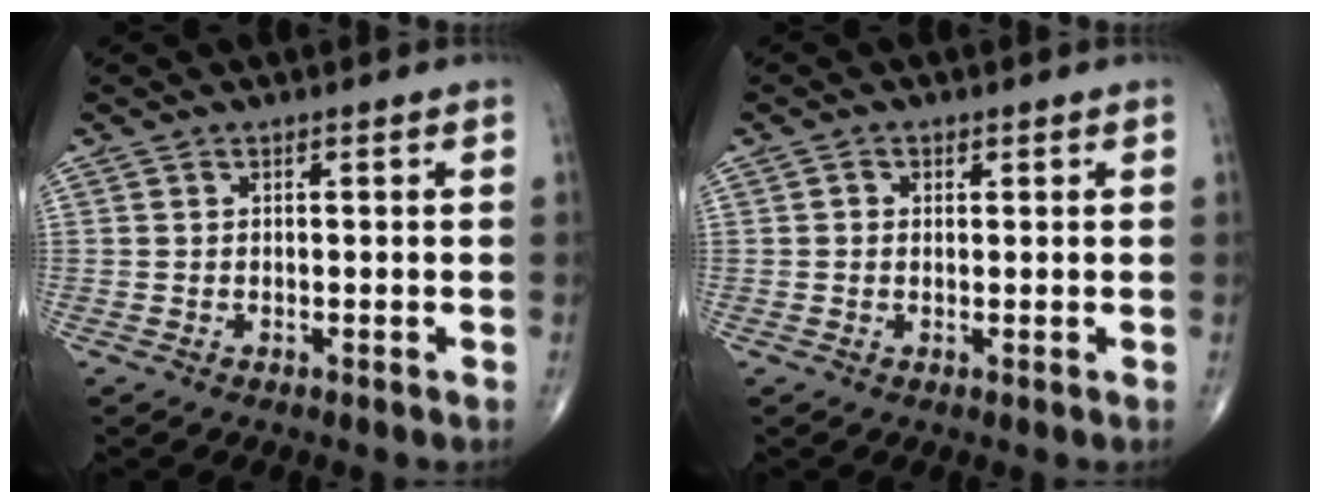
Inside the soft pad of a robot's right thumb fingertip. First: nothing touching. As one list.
[{"total": 1.2, "force": [0.3, 1.1, 0.4], "torque": [-0.003, 0.000, 0.003]}]